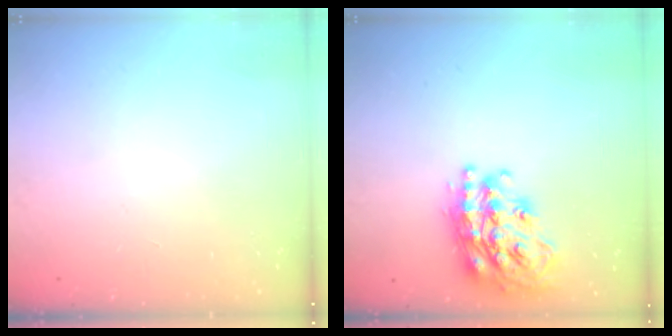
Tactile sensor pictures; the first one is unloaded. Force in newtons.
{"total": 23.5, "press": 23.4, "slide": 2.0}